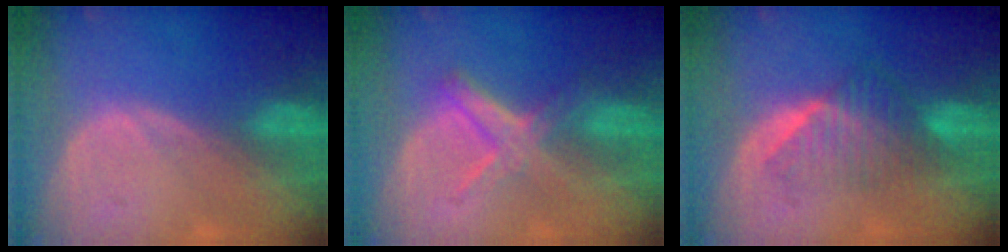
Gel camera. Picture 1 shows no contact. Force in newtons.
{"total": 5.8, "press": 5.4, "slide": 1.9}
{"total": 6.7, "press": 6.1, "slide": 2.8}